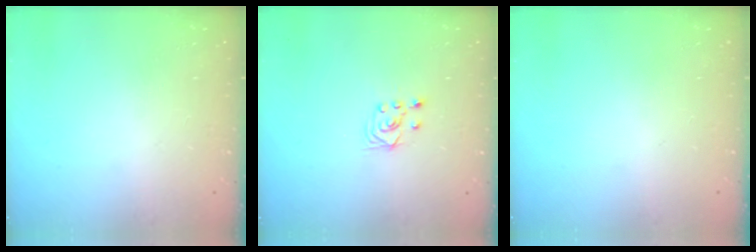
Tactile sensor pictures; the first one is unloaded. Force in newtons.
{"total": 2.6, "press": 2.5, "slide": 1.0}
{"total": 0.0}